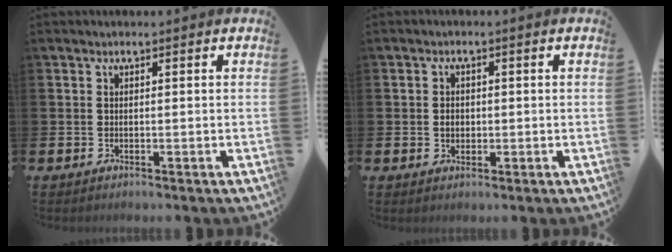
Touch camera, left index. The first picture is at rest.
{"total": 1.9, "force": [0.0, 1.6, 1.0], "torque": [-0.003, 0.002, -0.006]}